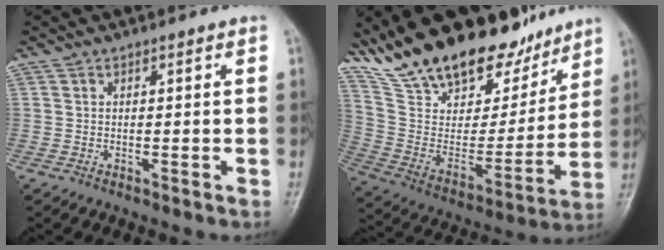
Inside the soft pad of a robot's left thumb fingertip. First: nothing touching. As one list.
[{"total": 27.4, "force": [21.0, 11.4, 13.6], "torque": [-0.198, -0.072, 0.356]}]